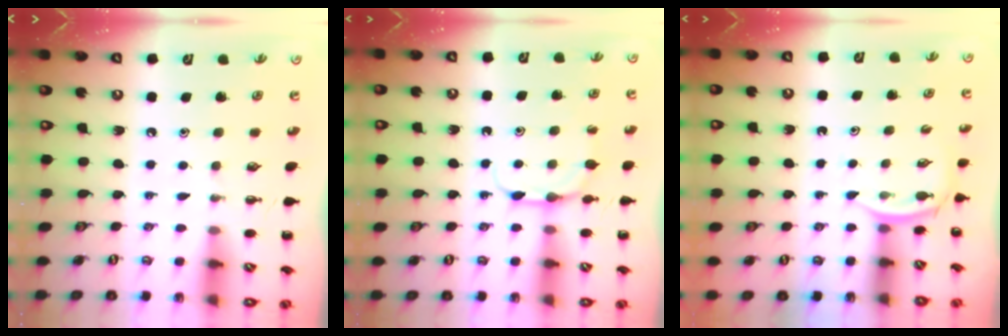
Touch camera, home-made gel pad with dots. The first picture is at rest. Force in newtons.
{"total": 5.5, "press": 5.3, "slide": 1.4}
{"total": 2.6, "press": 2.5, "slide": 0.8}